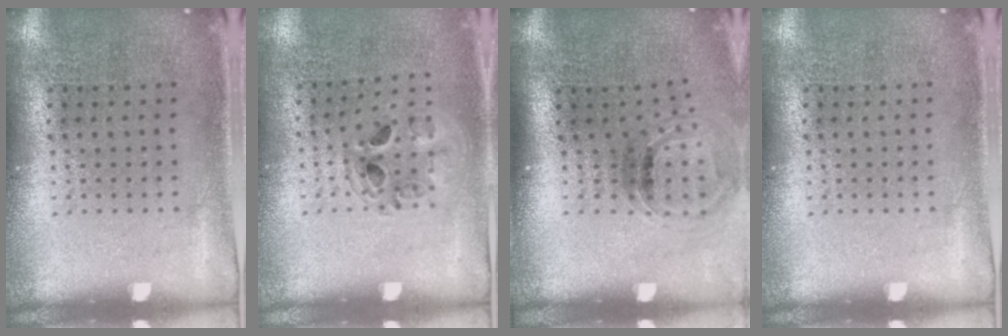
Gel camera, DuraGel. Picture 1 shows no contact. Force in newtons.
{"total": 1.0, "press": 1.0, "slide": 0.1}
{"total": 1.0, "press": 0.8, "slide": 0.5}
{"total": 0.0}